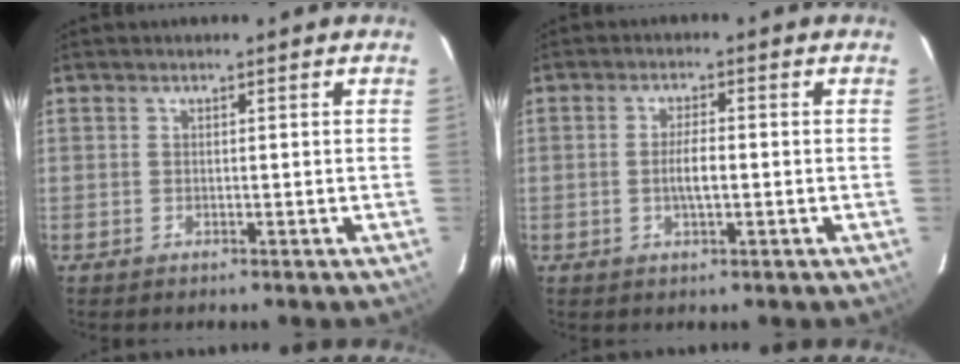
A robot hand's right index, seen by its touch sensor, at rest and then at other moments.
{"total": 3.5, "force": [-0.6, 0.9, 3.3], "torque": [-0.062, 0.000, -0.009]}